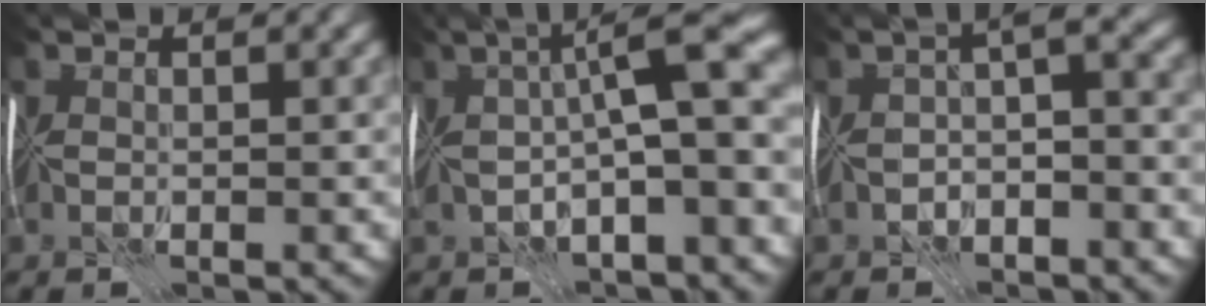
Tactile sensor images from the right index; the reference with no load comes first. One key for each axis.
{"total": 10.6, "fx": 0.6, "fy": 2.7, "fz": 10.2, "tx": -0.153, "ty": 0.015, "tz": 0.002}
{"total": 3.7, "fx": -1.9, "fy": 1.2, "fz": 2.9, "tx": -0.041, "ty": 0.006, "tz": -0.043}